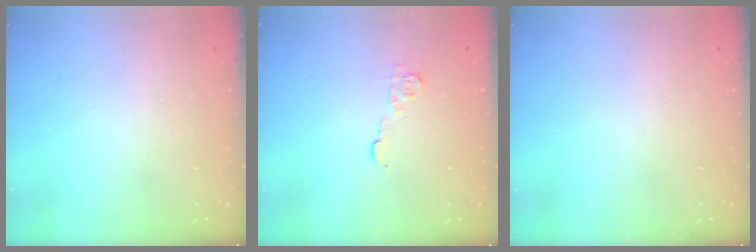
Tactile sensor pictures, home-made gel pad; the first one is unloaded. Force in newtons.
{"total": 7.0, "press": 7.0, "slide": 0.6}
{"total": 0.0}